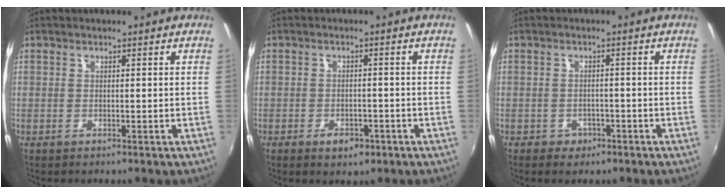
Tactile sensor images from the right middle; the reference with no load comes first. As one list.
[{"total": 3.9, "force": [-2.2, 2.1, 2.4], "torque": [-0.053, -0.005, -0.034]}, {"total": 3.4, "force": [-2.1, 2.5, 1.0], "torque": [-0.027, -0.003, -0.030]}]